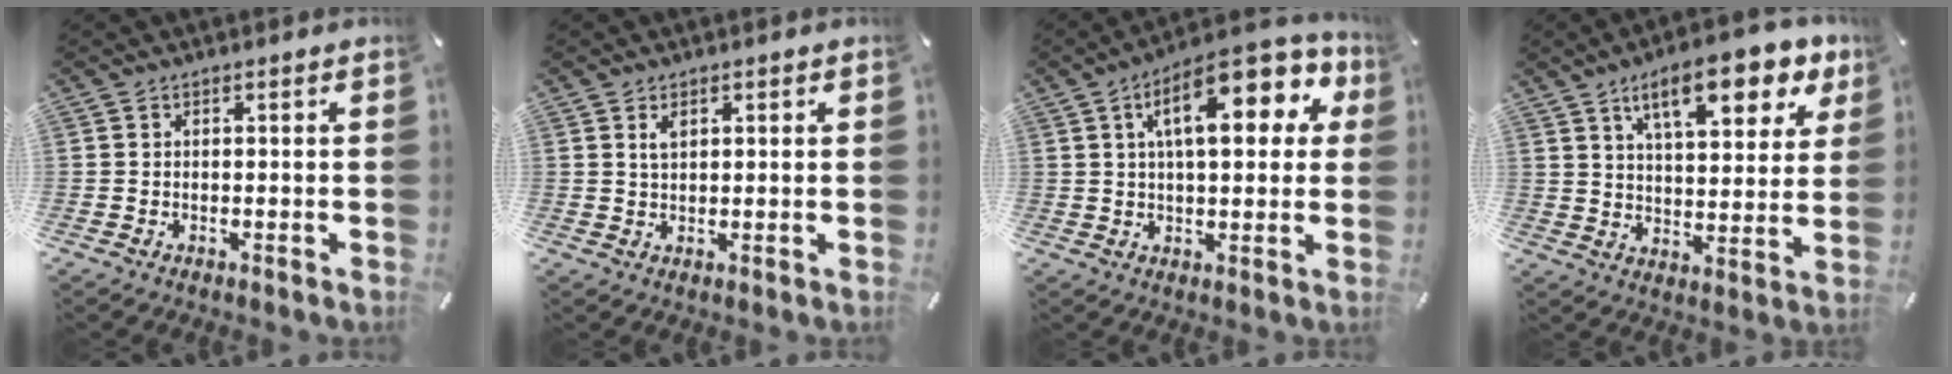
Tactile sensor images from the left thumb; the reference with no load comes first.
{"total": 2.3, "force": [1.1, 1.3, 1.6], "torque": [-0.027, -0.003, 0.019]}
{"total": 17.2, "force": [6.6, 7.2, 14.1], "torque": [-0.219, -0.009, 0.103]}
{"total": 15.8, "force": [9.7, 6.1, 10.9], "torque": [-0.162, -0.038, 0.157]}